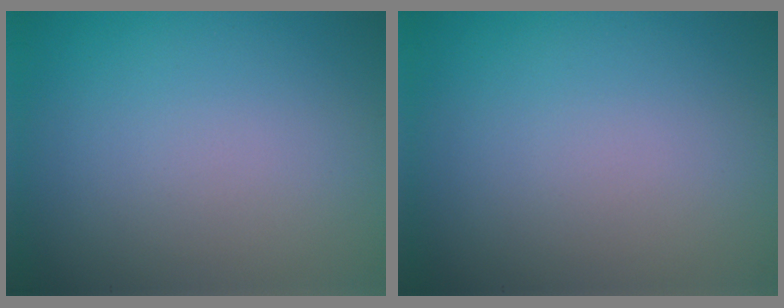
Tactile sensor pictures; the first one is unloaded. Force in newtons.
{"total": 0.0}